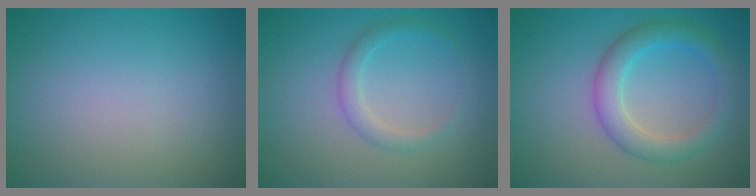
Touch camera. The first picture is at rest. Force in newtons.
{"total": 1.8, "press": 1.8, "slide": 0.1}
{"total": 3.9, "press": 3.9, "slide": 0.1}